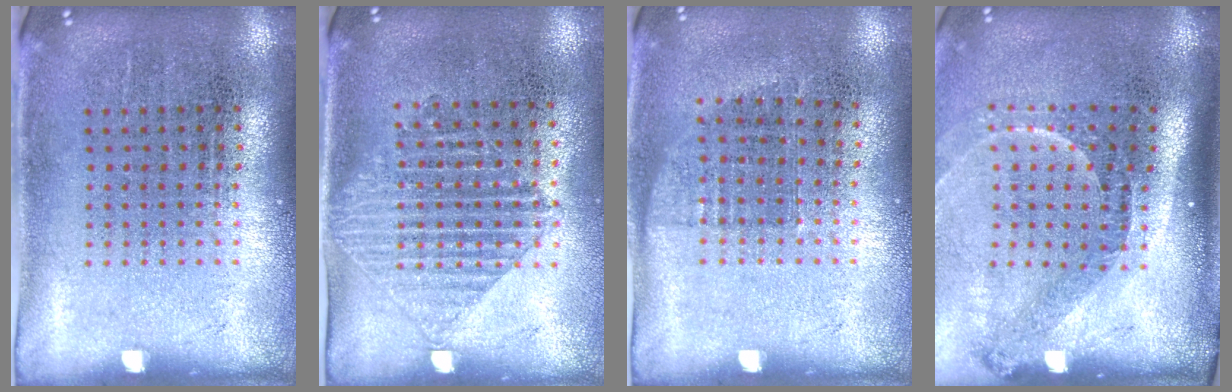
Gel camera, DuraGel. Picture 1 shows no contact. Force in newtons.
{"total": 1.2, "press": 1.1, "slide": 0.6}
{"total": 0.7, "press": 0.6, "slide": 0.4}
{"total": 2.0, "press": 1.4, "slide": 1.5}